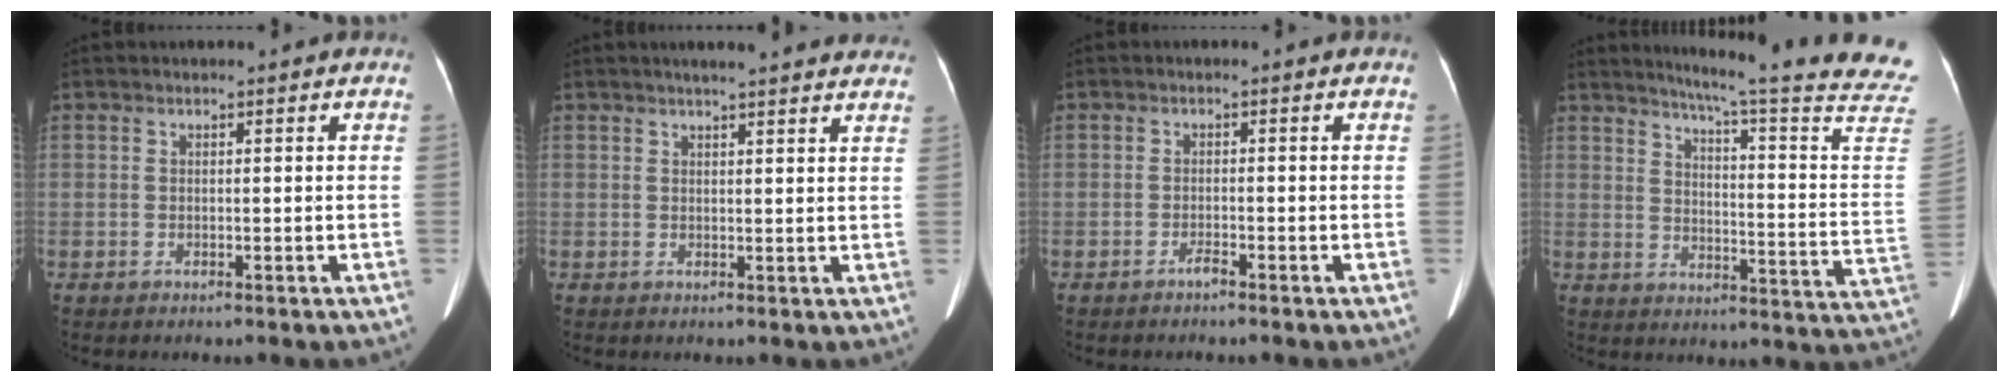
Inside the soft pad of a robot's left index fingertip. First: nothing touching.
{"total": 12.9, "force": [11.5, 1.3, 5.7], "torque": [-0.066, 0.021, 0.126]}
{"total": 0.9, "force": [-0.8, 0.0, 0.5], "torque": [-0.011, 0.000, -0.013]}
{"total": 25.4, "force": [22.7, -1.6, 11.4], "torque": [-0.161, -0.125, 0.265]}